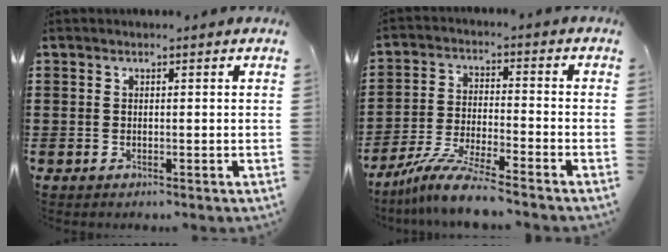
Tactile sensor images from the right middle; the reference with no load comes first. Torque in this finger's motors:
{"motor_torque": [1.59, -0.55, 0.46, 0.05]}